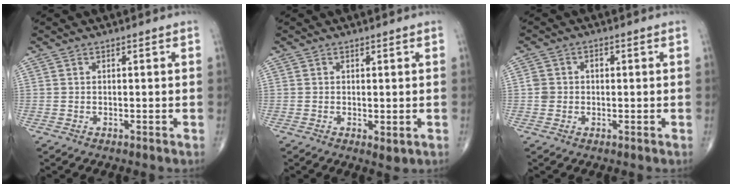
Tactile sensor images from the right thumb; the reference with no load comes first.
{"total": 1.7, "force": [-0.3, 0.8, 1.5], "torque": [-0.023, -0.006, 0.001]}
{"total": 2.9, "force": [-0.1, 2.7, 1.2], "torque": [-0.013, 0.012, -0.002]}